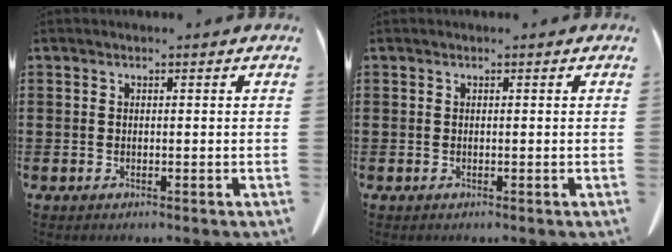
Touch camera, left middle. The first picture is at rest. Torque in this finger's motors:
{"motor_torque": [0.00, 0.00, 0.00, 0.00]}